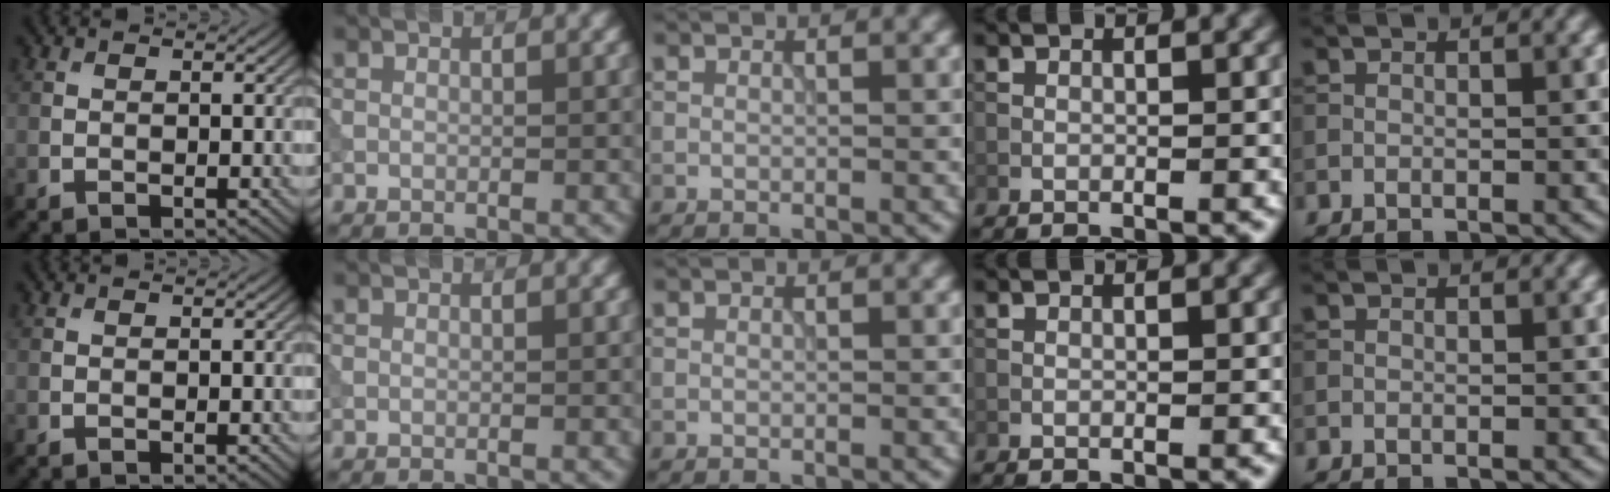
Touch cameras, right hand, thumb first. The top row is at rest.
{}